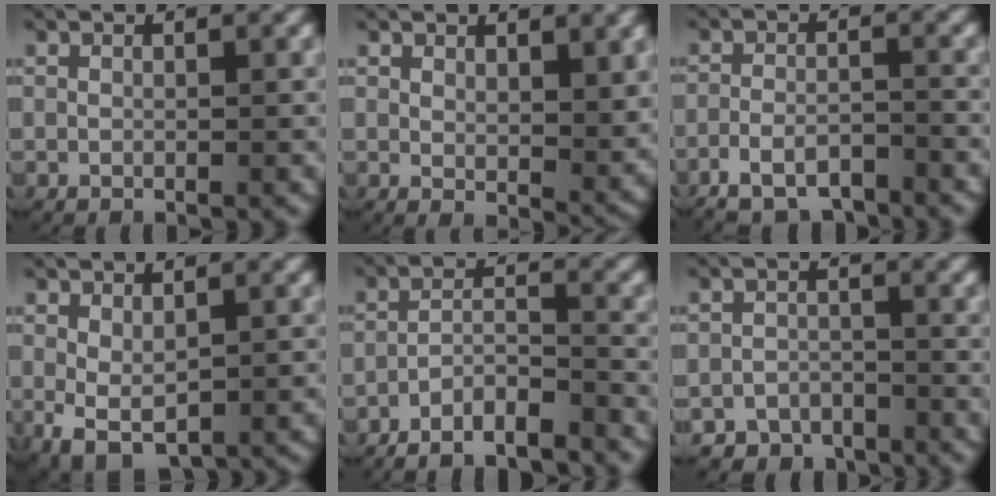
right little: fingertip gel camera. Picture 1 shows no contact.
{"total": 2.8, "force": [1.4, 1.0, 2.2], "torque": [-0.028, -0.012, 0.028]}
{"total": 4.9, "force": [-4.3, 1.7, 1.7], "torque": [-0.029, -0.007, -0.072]}
{"total": 5.3, "force": [-2.5, 3.2, 3.4], "torque": [-0.072, -0.029, -0.023]}
{"total": 9.0, "force": [-8.3, 2.9, 1.8], "torque": [-0.029, -0.019, -0.138]}
{"total": 5.4, "force": [-4.5, 2.9, -0.1], "torque": [0.022, -0.006, -0.088]}